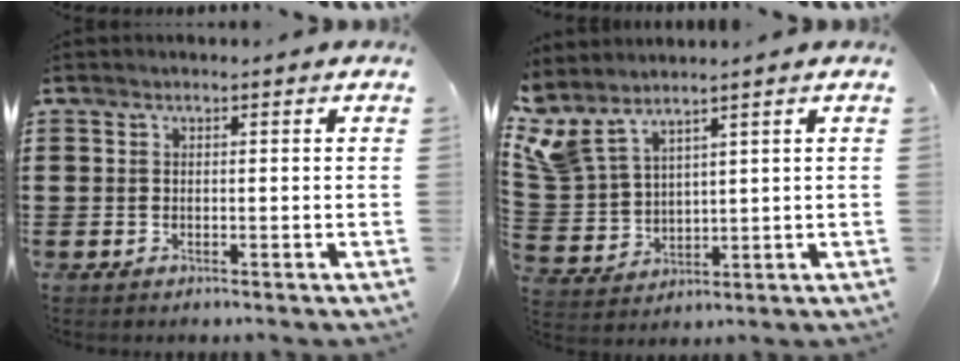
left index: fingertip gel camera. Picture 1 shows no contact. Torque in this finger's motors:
{"motor_torque": [-0.01, -0.01, -0.01, -0.04]}